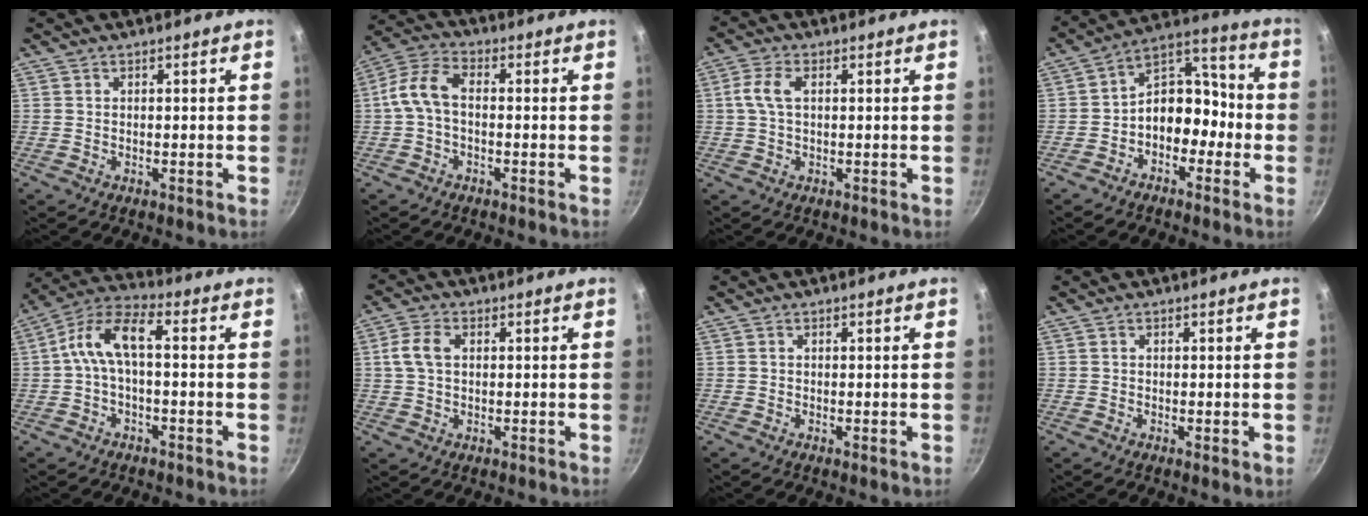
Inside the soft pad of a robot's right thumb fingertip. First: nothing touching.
{"total": 7.7, "force": [-0.4, 4.5, 6.3], "torque": [-0.130, 0.027, -0.017]}
{"total": 4.7, "force": [0.8, 2.5, 3.8], "torque": [-0.097, 0.013, 0.014]}
{"total": 12.1, "force": [-2.7, 8.2, 8.4], "torque": [-0.093, 0.051, -0.059]}
{"total": 9.6, "force": [0.2, 4.5, 8.5], "torque": [-0.168, 0.040, -0.006]}
{"total": 5.1, "force": [0.9, 3.3, 3.8], "torque": [-0.086, 0.012, 0.015]}
{"total": 0.7, "force": [-0.2, 0.2, 0.6], "torque": [-0.015, -0.004, -0.004]}
{"total": 1.3, "force": [-0.2, 0.3, 1.3], "torque": [-0.027, -0.006, -0.006]}